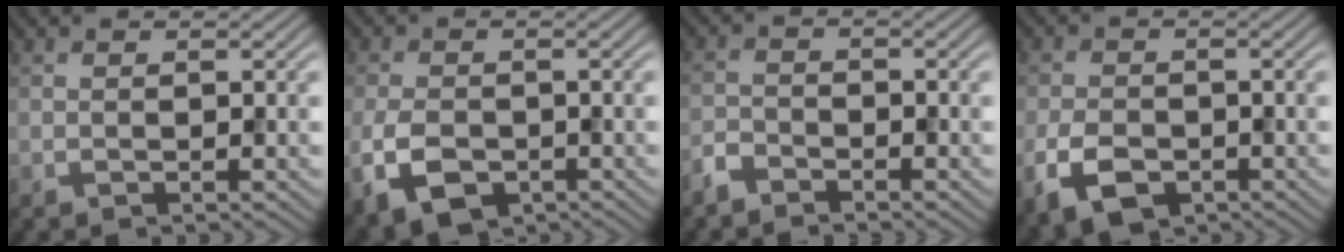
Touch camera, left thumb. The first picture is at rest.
{"total": 5.9, "force": [-2.4, 3.8, 3.9], "torque": [-0.096, -0.018, -0.047]}
{"total": 2.5, "force": [-2.2, 0.8, 0.7], "torque": [-0.016, -0.002, -0.056]}
{"total": 5.9, "force": [-2.7, 3.8, 3.6], "torque": [-0.086, -0.014, -0.055]}